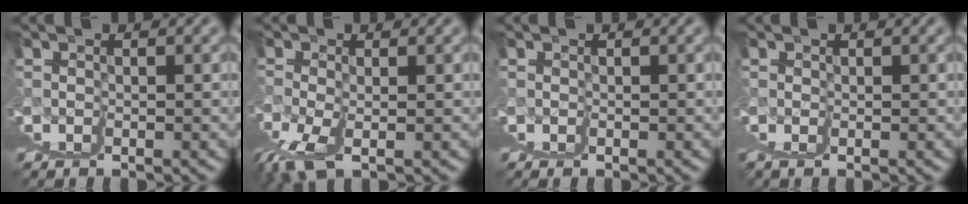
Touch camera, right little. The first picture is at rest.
{"total": 3.8, "force": [0.2, -3.5, 1.5], "torque": [-0.019, -0.004, 0.025]}
{"total": 0.0}
{"total": 1.0, "force": [0.7, -0.5, 0.6], "torque": [0.004, 0.012, 0.009]}